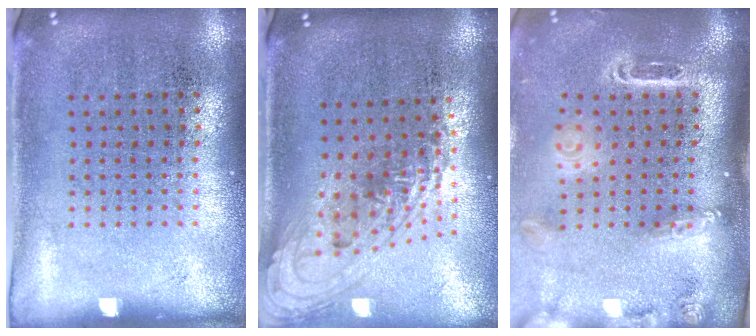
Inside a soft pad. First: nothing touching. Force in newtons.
{"total": 1.7, "press": 1.3, "slide": 1.0}
{"total": 2.7, "press": 1.9, "slide": 1.9}